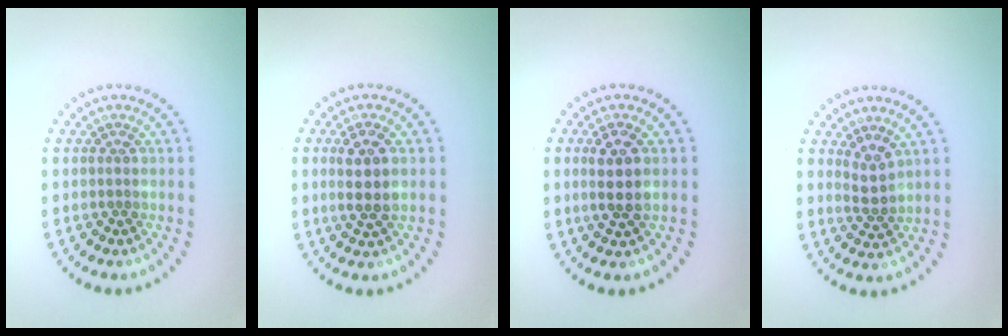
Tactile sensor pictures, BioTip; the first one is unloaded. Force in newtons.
{"total": 2.9, "press": 2.7, "slide": 0.8}
{"total": 2.7, "press": 2.5, "slide": 1.0}
{"total": 1.7, "press": 1.5, "slide": 0.9}